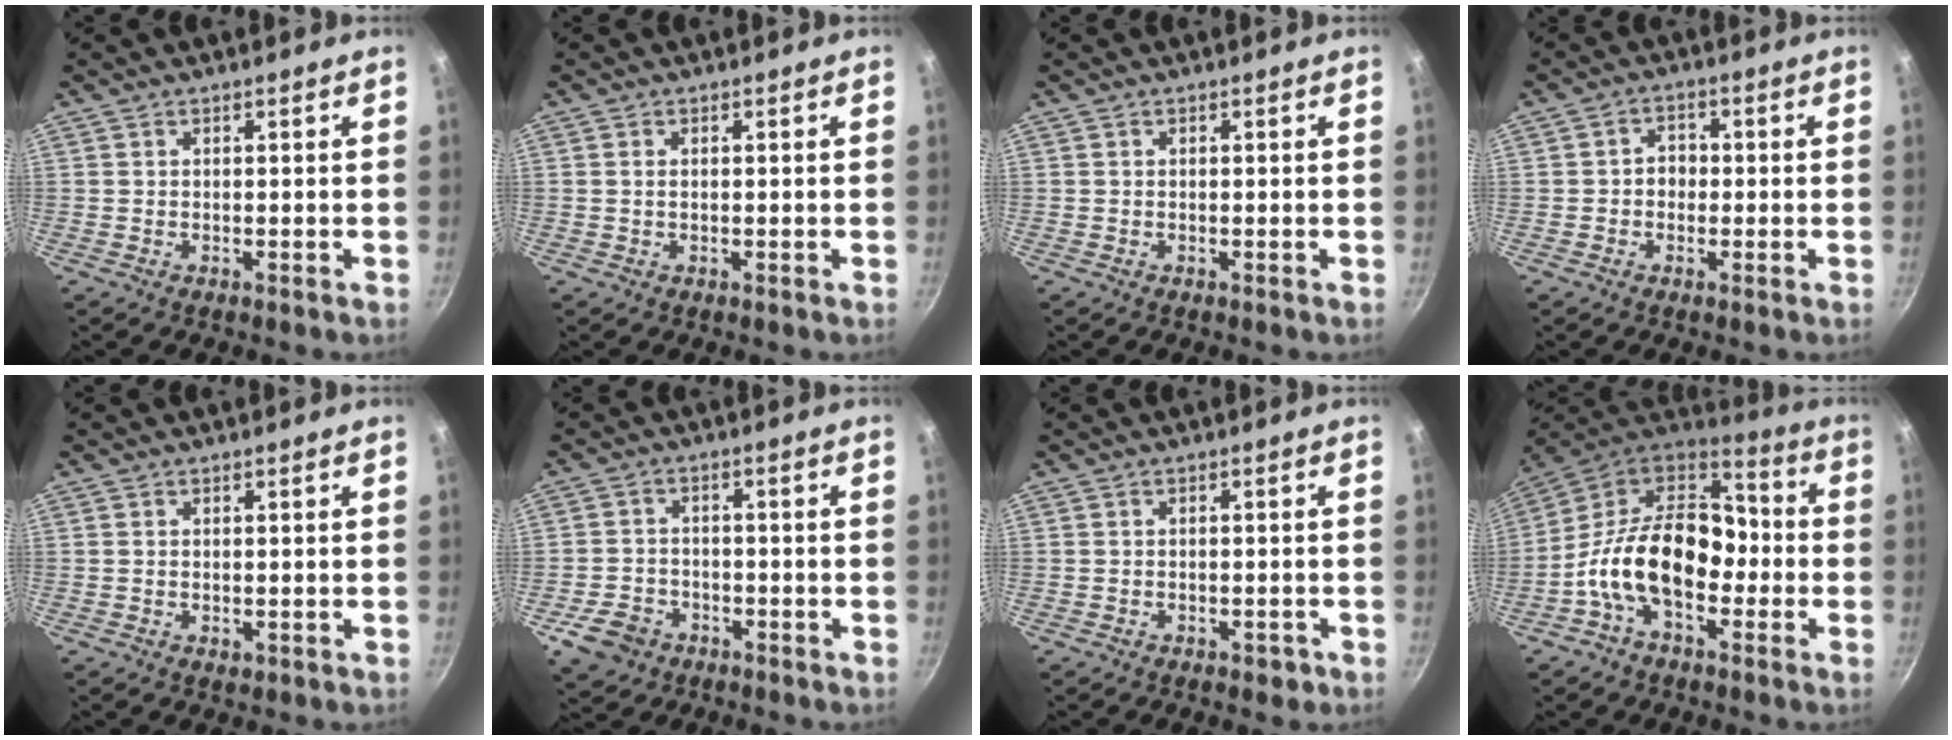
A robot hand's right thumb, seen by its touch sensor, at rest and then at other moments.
{"total": 0.8, "force": [0.1, 0.4, 0.6], "torque": [-0.013, 0.001, 0.001]}
{"total": 0.0}
{"total": 3.3, "force": [-0.5, 2.8, 1.6], "torque": [-0.003, 0.010, -0.011]}
{"total": 0.9, "force": [-0.1, 0.5, 0.7], "torque": [-0.008, -0.002, -0.003]}
{"total": 7.1, "force": [-3.7, 5.3, 2.9], "torque": [-0.049, 0.027, -0.059]}
{"total": 2.1, "force": [-1.3, 1.1, 1.2], "torque": [-0.011, 0.014, -0.008]}
{"total": 19.6, "force": [-4.6, 12.5, 14.4], "torque": [-0.215, 0.061, -0.103]}